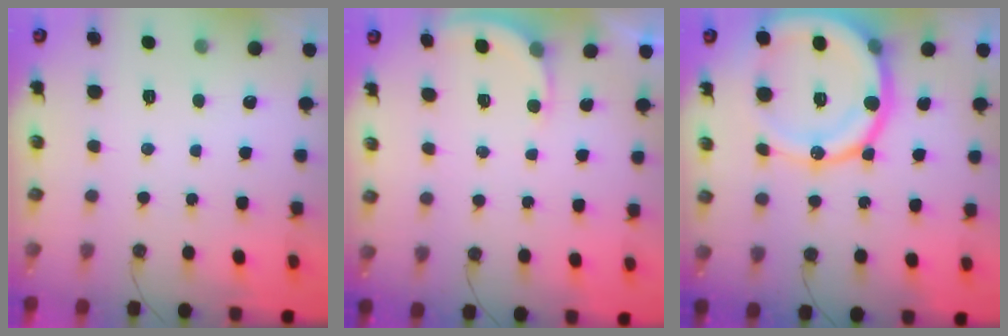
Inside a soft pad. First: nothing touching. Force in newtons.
{"total": 2.7, "press": 2.7, "slide": 0.2}
{"total": 23.7, "press": 23.4, "slide": 3.8}